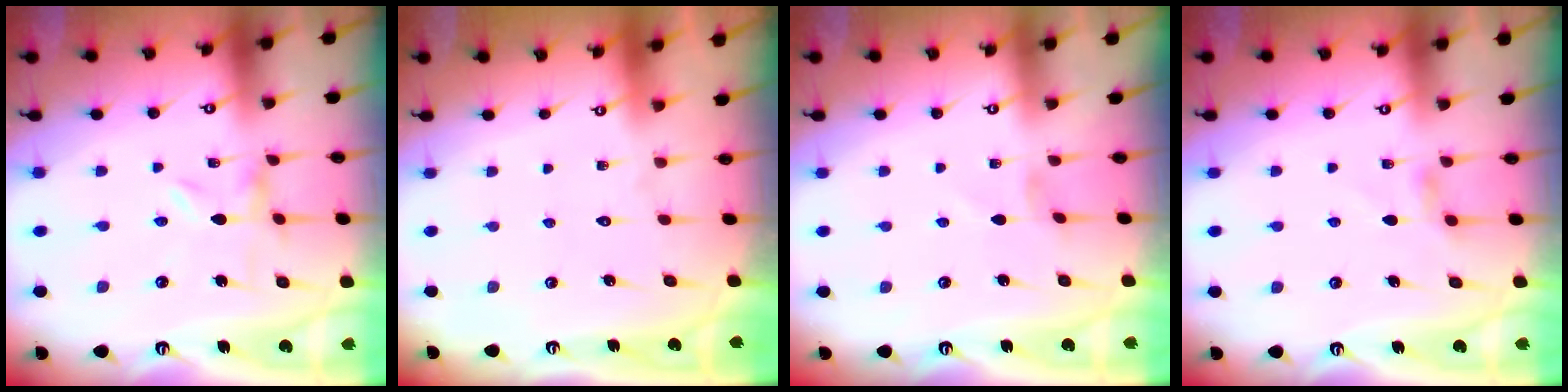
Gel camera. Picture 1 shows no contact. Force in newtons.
{"total": 1.5, "press": 1.5, "slide": 0.1}
{"total": 0.5, "press": 0.4, "slide": 0.3}
{"total": 2.4, "press": 2.4, "slide": 0.4}